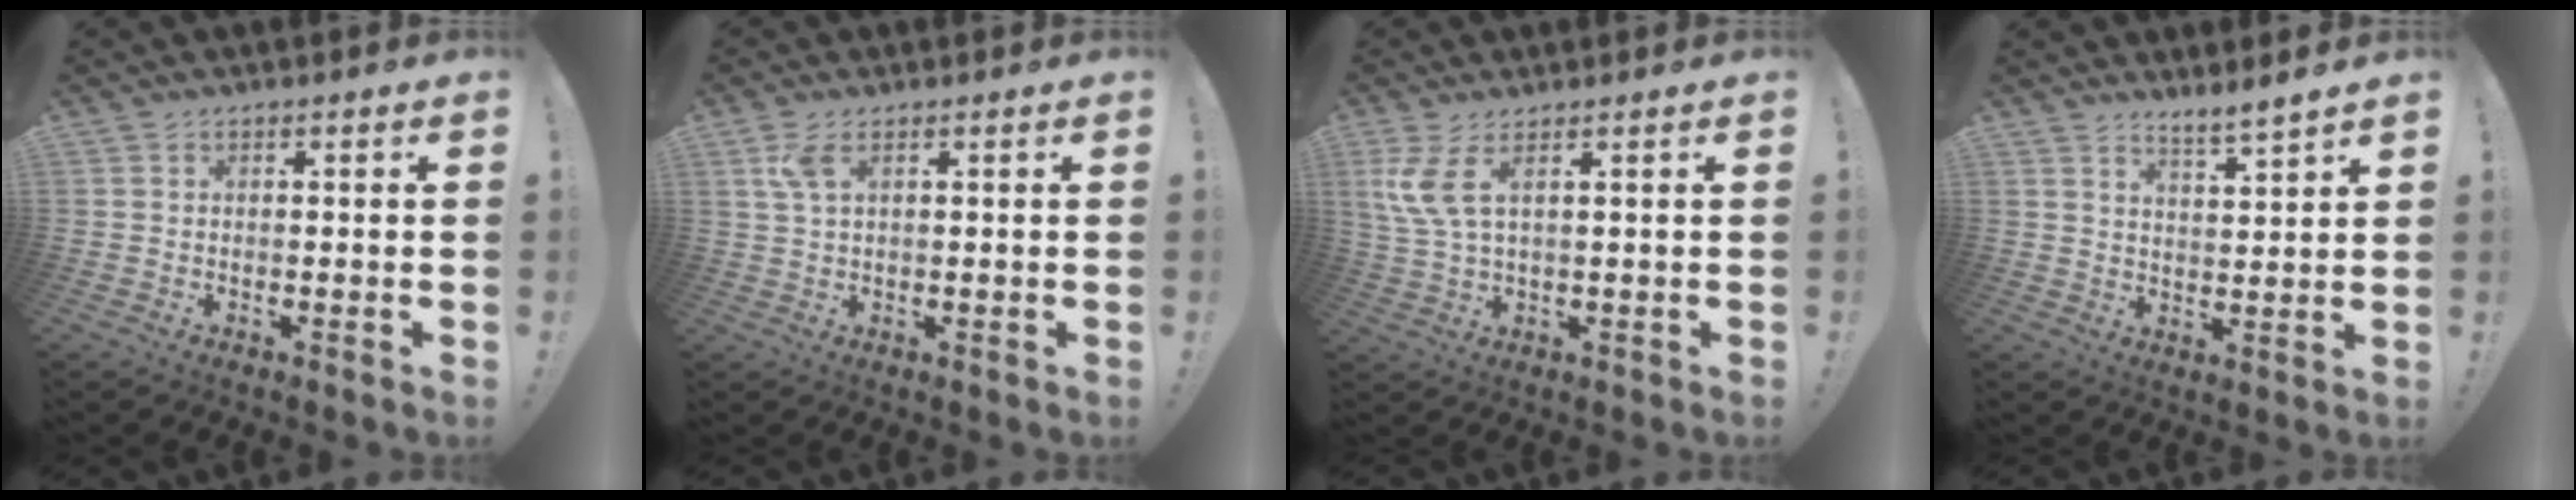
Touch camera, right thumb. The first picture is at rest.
{"total": 4.3, "force": [2.0, 1.6, 3.5], "torque": [-0.067, 0.001, 0.035]}
{"total": 7.2, "force": [3.0, 1.7, 6.2], "torque": [-0.140, -0.013, 0.057]}
{"total": 5.1, "force": [4.6, -0.1, 2.2], "torque": [-0.034, -0.034, 0.079]}